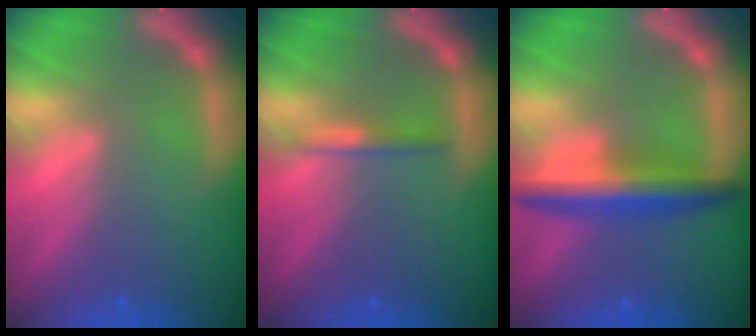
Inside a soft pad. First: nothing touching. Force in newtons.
{"total": 1.4}
{"total": 5.5}